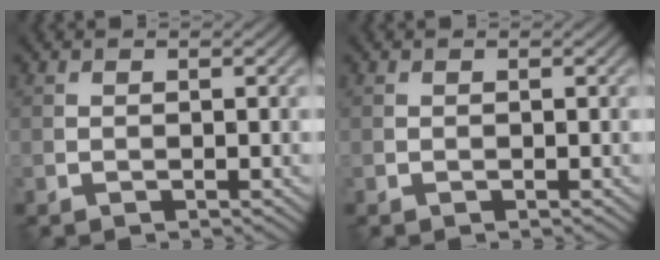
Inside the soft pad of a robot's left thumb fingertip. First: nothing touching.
{"total": 0.0}